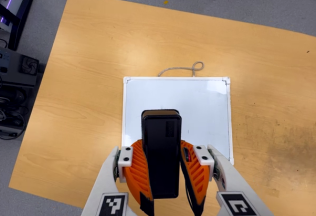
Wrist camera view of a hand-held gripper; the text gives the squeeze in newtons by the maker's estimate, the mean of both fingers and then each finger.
{"total": 10.8, "left": 9.4, "right": 12.2}